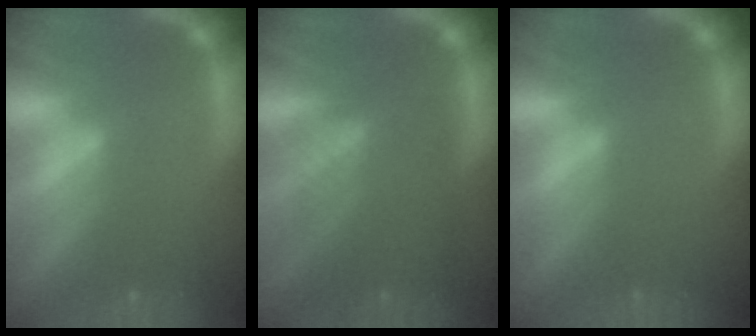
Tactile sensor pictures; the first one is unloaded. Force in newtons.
{"total": 8.0}
{"total": 0.0}